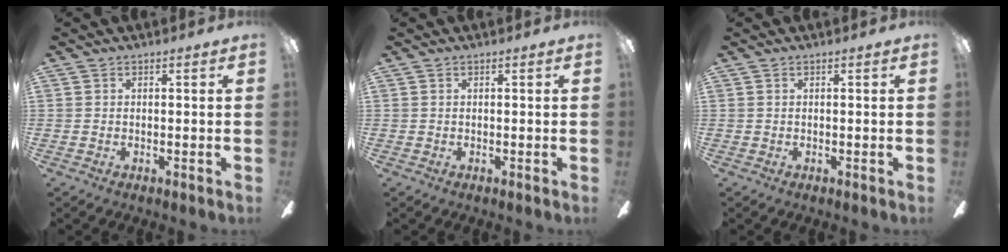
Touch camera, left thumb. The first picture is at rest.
{"total": 0.0}
{"total": 0.0}